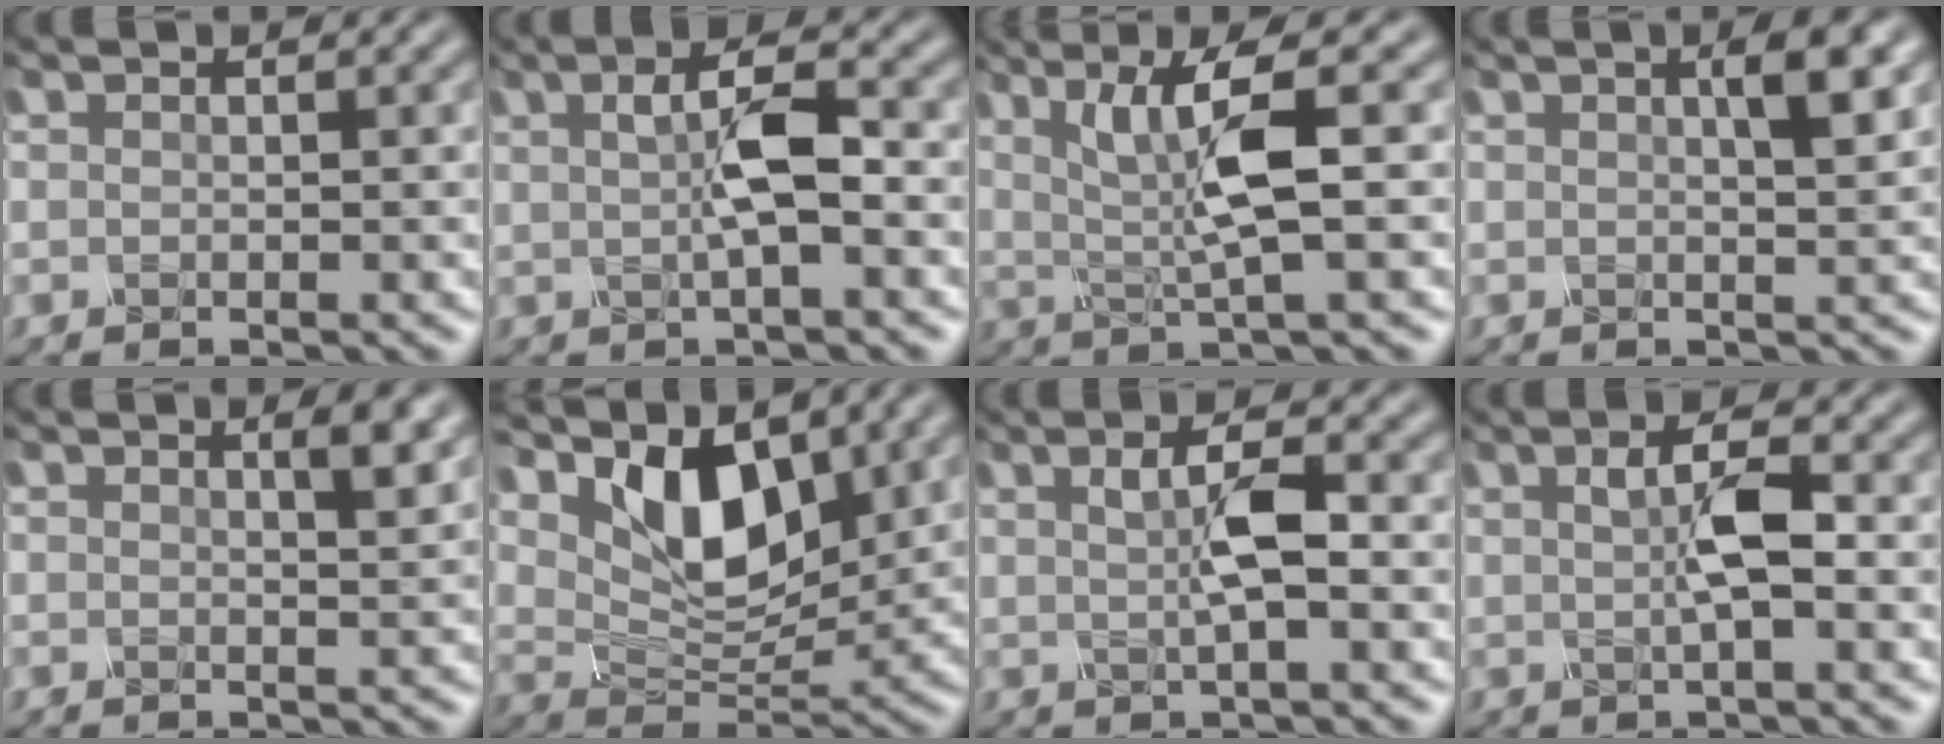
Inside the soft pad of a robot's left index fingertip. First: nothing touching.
{"total": 3.8, "force": [-0.3, 0.9, 3.7], "torque": [-0.070, 0.007, -0.007]}
{"total": 6.0, "force": [0.8, 0.9, 5.9], "torque": [-0.115, -0.001, 0.018]}
{"total": 3.4, "force": [1.1, 0.9, 3.1], "torque": [-0.035, 0.005, 0.012]}
{"total": 2.6, "force": [1.2, 0.8, 2.1], "torque": [-0.018, 0.004, 0.014]}
{"total": 7.6, "force": [3.6, 4.1, 5.4], "torque": [-0.094, -0.009, 0.059]}
{"total": 3.2, "force": [-0.2, 0.8, 3.1], "torque": [-0.057, 0.003, -0.004]}
{"total": 3.2, "force": [-0.2, 0.8, 3.1], "torque": [-0.056, 0.004, -0.005]}